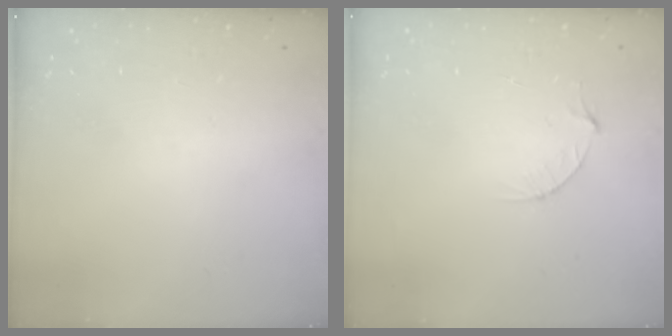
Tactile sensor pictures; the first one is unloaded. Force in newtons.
{"total": 4.1, "press": 4.1, "slide": 0.4}